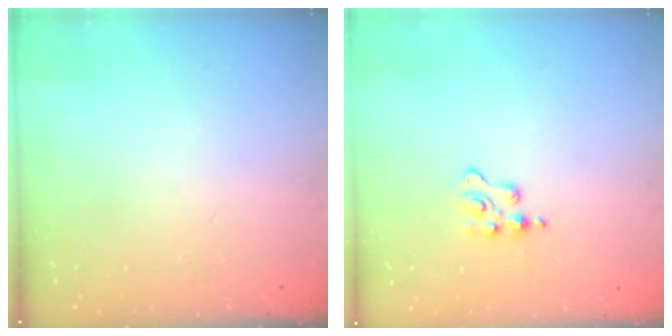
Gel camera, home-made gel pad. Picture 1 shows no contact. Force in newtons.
{"total": 2.7, "press": 2.7, "slide": 0.5}